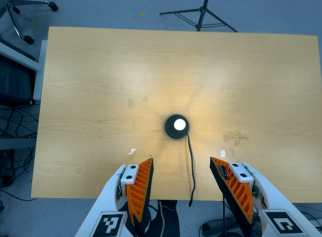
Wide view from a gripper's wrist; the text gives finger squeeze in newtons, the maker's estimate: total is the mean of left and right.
{"total": 0.0}